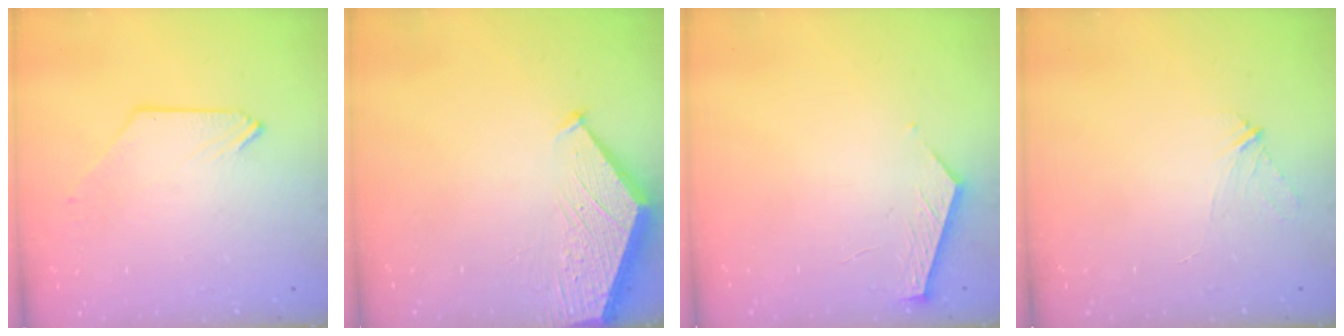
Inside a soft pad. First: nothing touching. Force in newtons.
{"total": 3.1, "press": 3.1, "slide": 0.4}
{"total": 5.3, "press": 5.3, "slide": 0.6}
{"total": 2.4, "press": 2.4, "slide": 0.5}